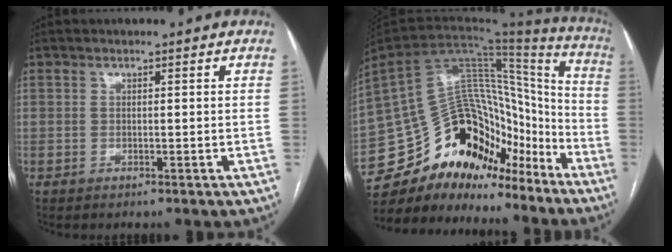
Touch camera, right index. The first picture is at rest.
{"total": 22.5, "force": [-16.3, 11.3, 10.7], "torque": [-0.207, 0.057, -0.265]}